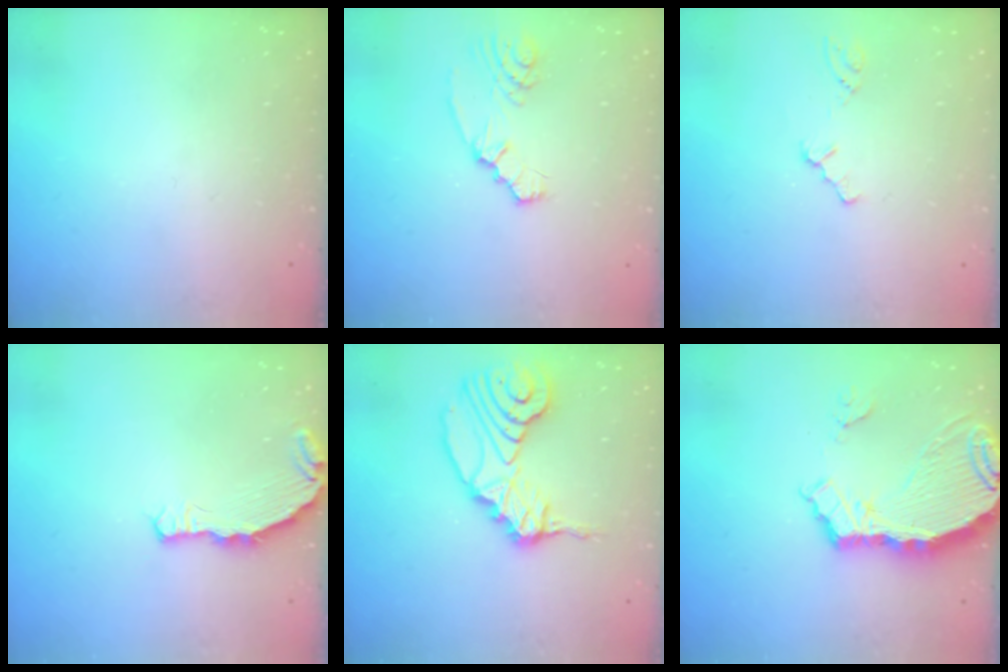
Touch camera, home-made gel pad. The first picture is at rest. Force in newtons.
{"total": 2.7, "press": 2.6, "slide": 0.8}
{"total": 0.0}
{"total": 6.1, "press": 5.2, "slide": 3.2}
{"total": 16.4, "press": 15.6, "slide": 5.2}
{"total": 8.3, "press": 8.3, "slide": 1.0}